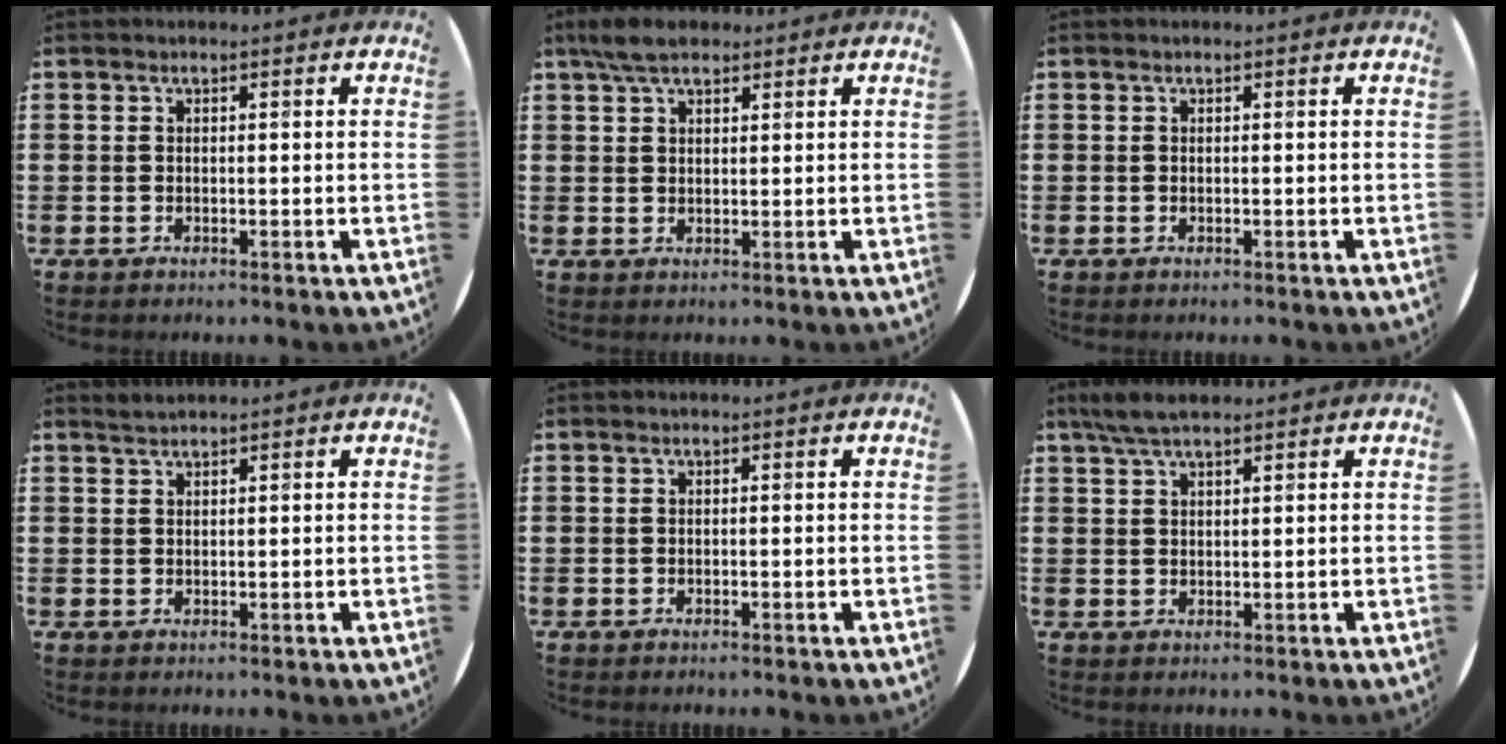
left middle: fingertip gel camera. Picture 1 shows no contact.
{"total": 4.4, "force": [3.3, 1.7, 2.3], "torque": [-0.052, 0.004, 0.062]}
{"total": 0.0}
{"total": 1.0, "force": [1.0, -0.1, 0.0], "torque": [-0.001, -0.002, 0.020]}
{"total": 0.0}
{"total": 3.9, "force": [3.0, 0.9, 2.3], "torque": [-0.050, 0.007, 0.056]}